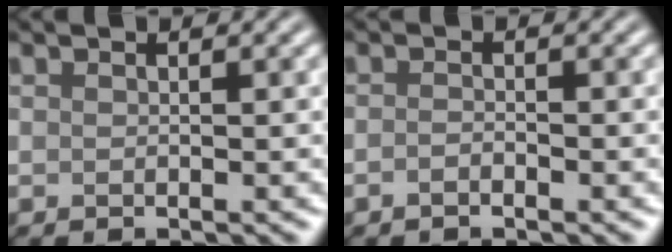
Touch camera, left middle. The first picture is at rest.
{"total": 0.8, "force": [-0.6, 0.3, 0.6], "torque": [-0.012, 0.000, -0.012]}